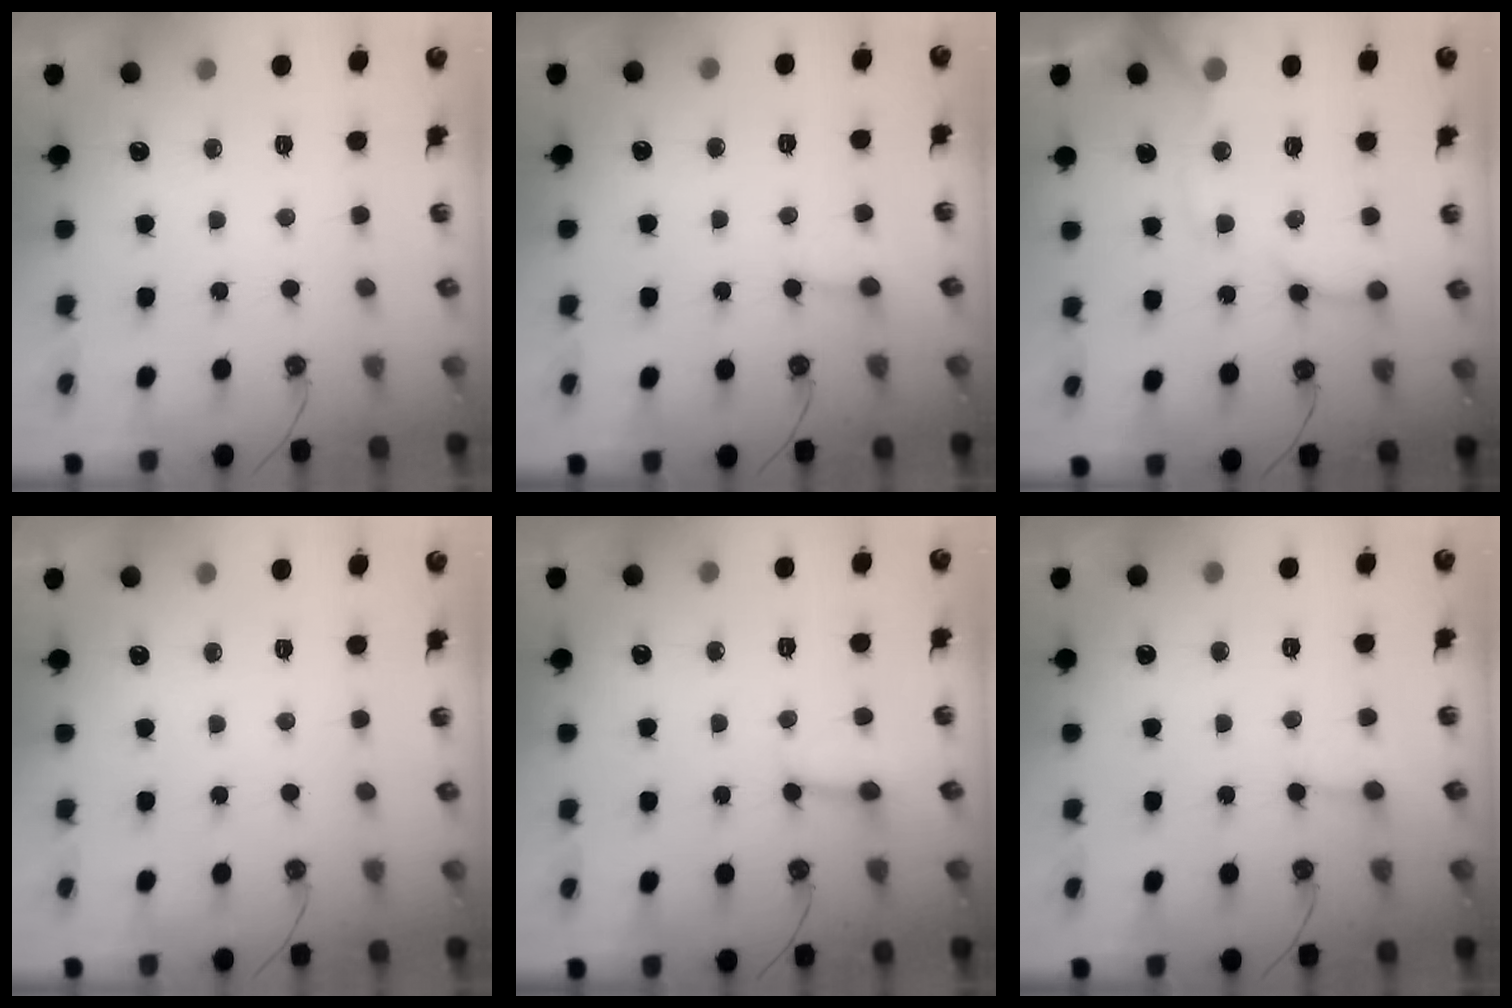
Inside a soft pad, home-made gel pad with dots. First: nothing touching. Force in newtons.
{"total": 2.5, "press": 2.4, "slide": 0.5}
{"total": 11.5, "press": 11.3, "slide": 1.5}
{"total": 0.0}
{"total": 3.0, "press": 3.0, "slide": 0.3}
{"total": 2.5, "press": 2.4, "slide": 0.5}